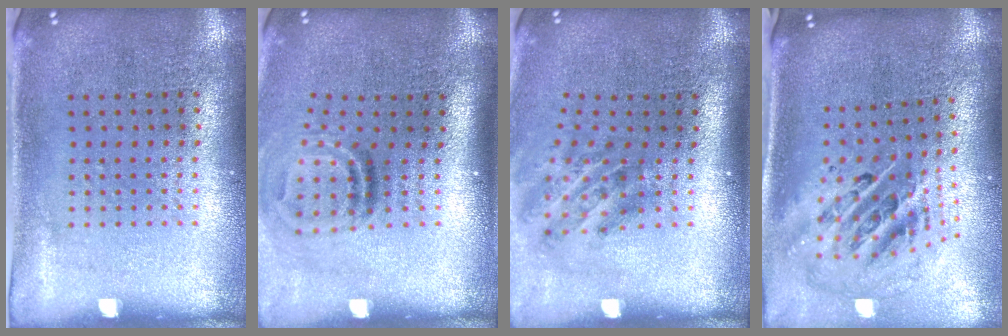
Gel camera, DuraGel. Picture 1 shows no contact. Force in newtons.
{"total": 1.9, "press": 1.1, "slide": 1.5}
{"total": 1.9, "press": 1.2, "slide": 1.5}
{"total": 2.9, "press": 1.9, "slide": 2.1}